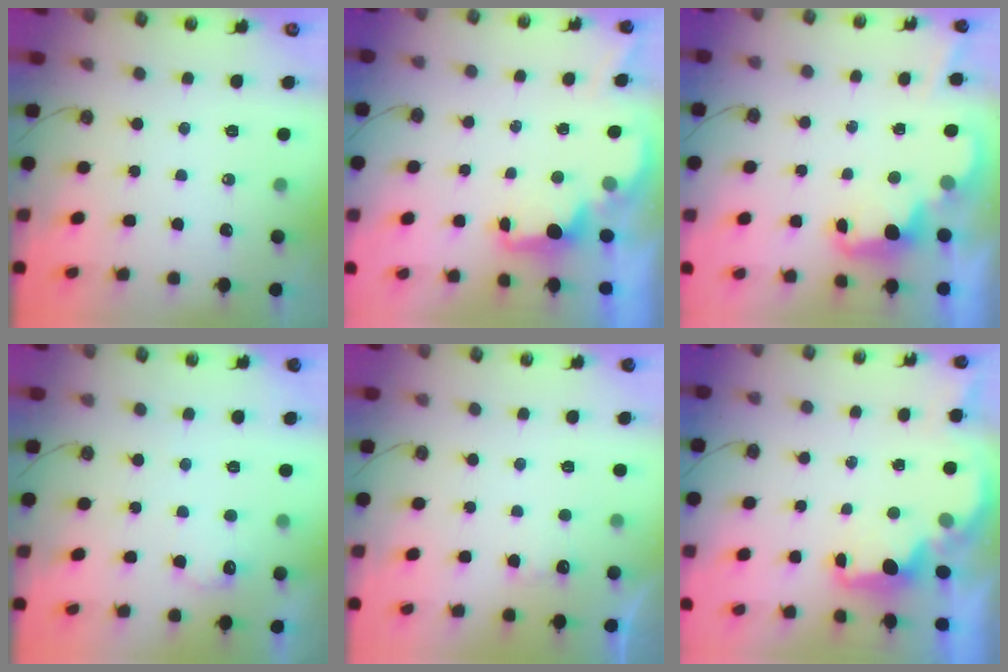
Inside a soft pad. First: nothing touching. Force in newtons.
{"total": 1.9, "press": 1.7, "slide": 0.8}
{"total": 2.3, "press": 2.3, "slide": 0.5}
{"total": 6.1, "press": 6.1, "slide": 0.5}
{"total": 6.0, "press": 5.9, "slide": 1.2}
{"total": 1.9, "press": 1.7, "slide": 0.7}